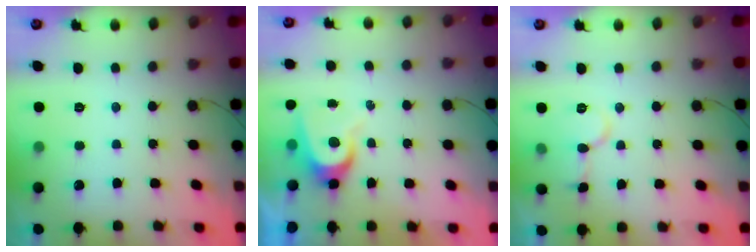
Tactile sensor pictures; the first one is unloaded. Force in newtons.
{"total": 6.1, "press": 6.1, "slide": 0.5}
{"total": 7.7, "press": 7.7, "slide": 0.2}